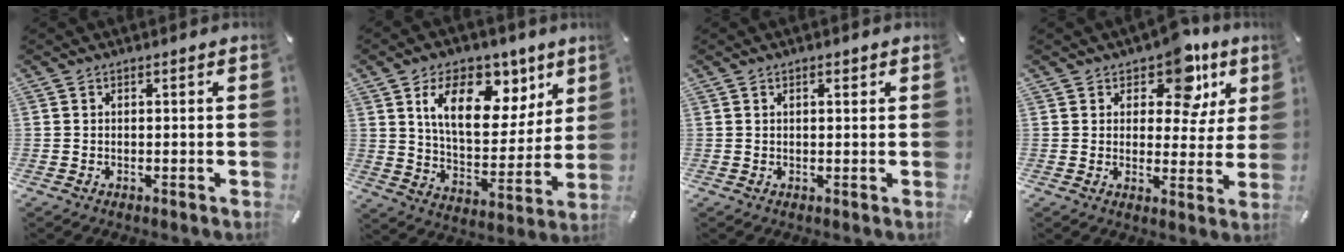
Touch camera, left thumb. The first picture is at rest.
{"total": 17.5, "force": [9.4, 9.9, 11.0], "torque": [-0.170, -0.038, 0.160]}
{"total": 1.3, "force": [0.6, 0.5, 1.1], "torque": [-0.022, 0.003, 0.009]}
{"total": 12.1, "force": [7.4, 6.5, 7.0], "torque": [-0.090, -0.042, 0.126]}